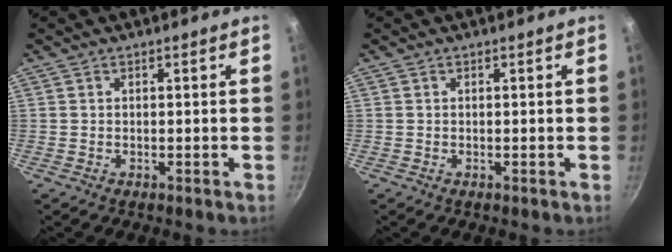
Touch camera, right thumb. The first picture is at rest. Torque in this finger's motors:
{"motor_torque": [-0.29, 0.08, 0.14, 0.12, 0.00]}